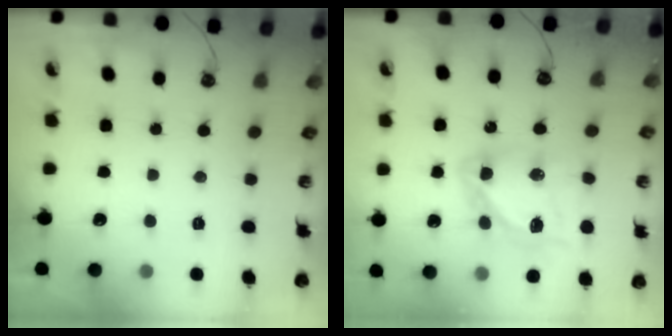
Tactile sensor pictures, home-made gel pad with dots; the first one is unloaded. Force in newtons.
{"total": 13.6, "press": 13.5, "slide": 1.7}